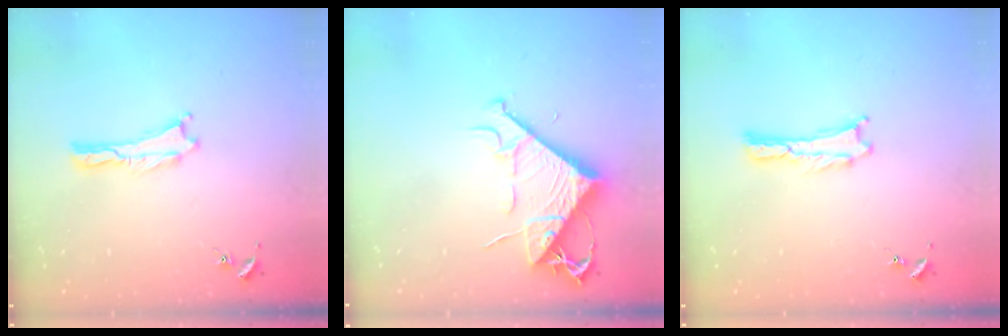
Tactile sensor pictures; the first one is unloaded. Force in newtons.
{"total": 8.6, "press": 8.5, "slide": 1.2}
{"total": 0.0}